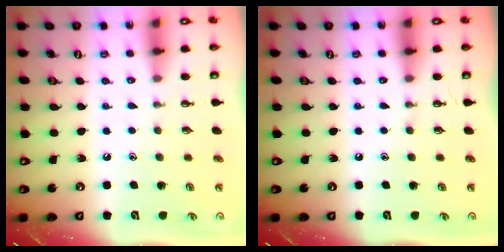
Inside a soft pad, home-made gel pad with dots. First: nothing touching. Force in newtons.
{"total": 0.0}